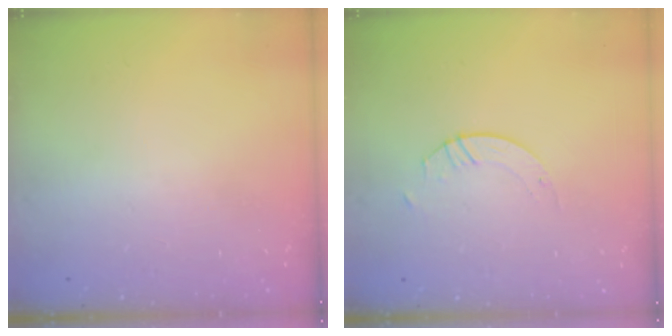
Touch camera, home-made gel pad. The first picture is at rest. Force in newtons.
{"total": 2.6, "press": 2.6, "slide": 0.2}